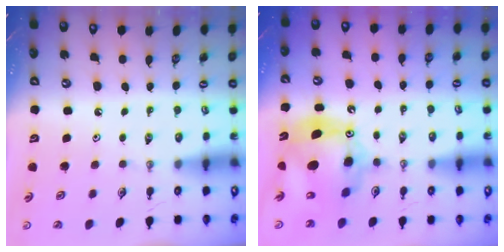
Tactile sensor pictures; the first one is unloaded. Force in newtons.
{"total": 15.4, "press": 15.3, "slide": 1.6}